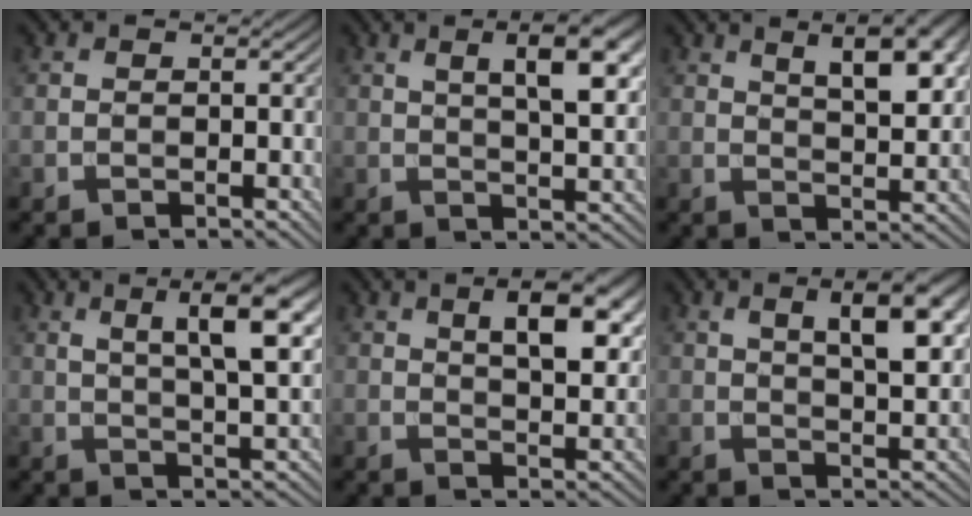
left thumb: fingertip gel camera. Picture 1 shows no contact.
{"total": 8.5, "force": [3.1, 2.3, 7.6], "torque": [-0.107, 0.012, 0.043]}
{"total": 9.4, "force": [4.3, 3.3, 7.6], "torque": [-0.106, 0.012, 0.063]}
{"total": 9.4, "force": [3.7, 2.1, 8.3], "torque": [-0.125, 0.013, 0.060]}
{"total": 8.5, "force": [3.2, 3.3, 7.2], "torque": [-0.109, 0.007, 0.048]}
{"total": 8.7, "force": [3.0, 2.7, 7.7], "torque": [-0.116, 0.009, 0.044]}